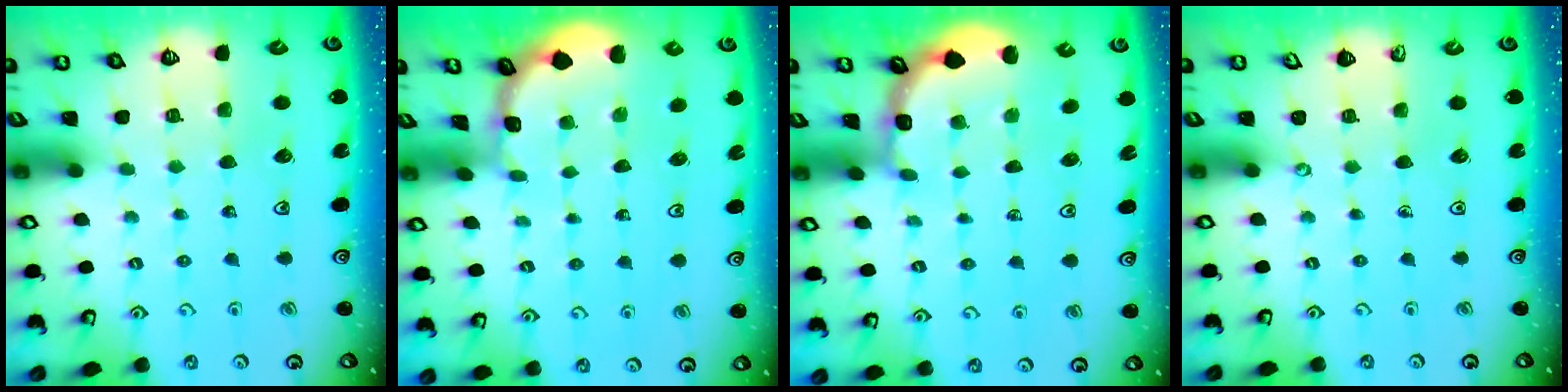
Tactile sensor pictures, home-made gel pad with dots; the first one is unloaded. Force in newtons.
{"total": 1.1, "press": 1.1, "slide": 0.1}
{"total": 2.1, "press": 2.1, "slide": 0.3}
{"total": 0.0}